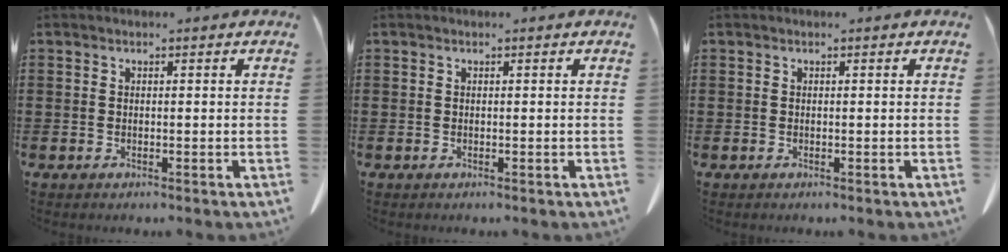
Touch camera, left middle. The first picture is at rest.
{"total": 0.0}
{"total": 0.0}